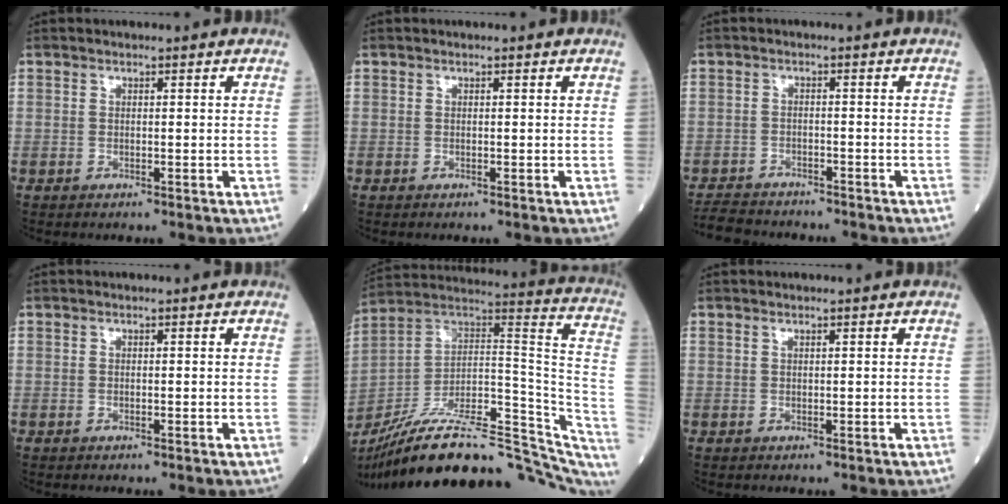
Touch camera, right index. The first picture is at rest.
{"total": 0.0}
{"total": 6.0, "force": [-5.7, 1.7, 0.9], "torque": [-0.013, -0.012, -0.095]}
{"total": 0.0}
{"total": 32.3, "force": [-24.4, 9.0, 19.1], "torque": [-0.256, 0.014, -0.363]}
{"total": 0.0}